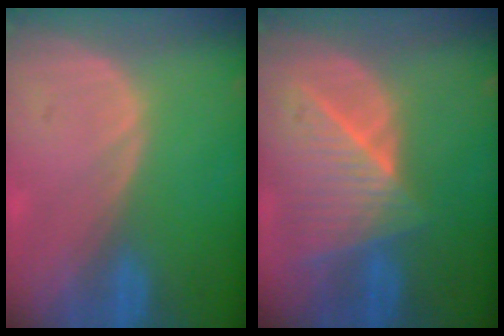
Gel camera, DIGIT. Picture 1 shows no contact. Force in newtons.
{"total": 8.5, "press": 7.6, "slide": 3.7}